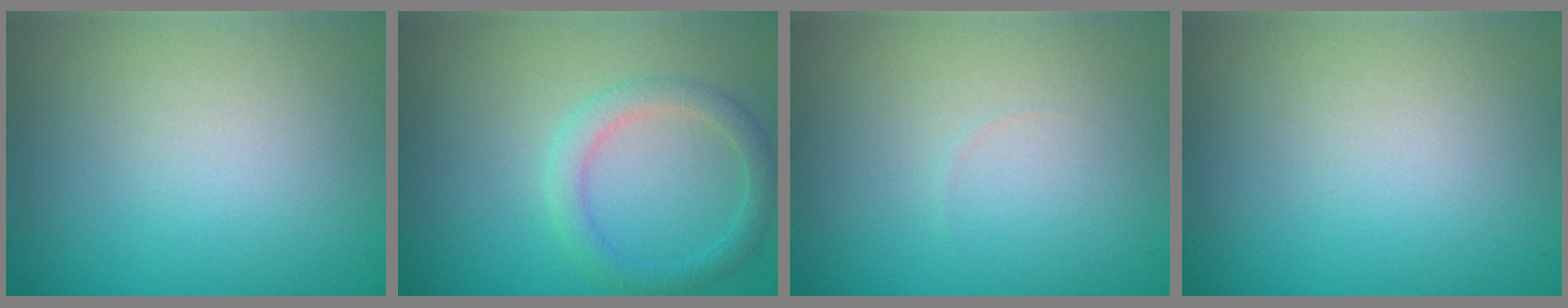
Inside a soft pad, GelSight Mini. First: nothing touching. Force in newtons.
{"total": 2.3, "press": 2.3, "slide": 0.1}
{"total": 0.0}
{"total": 0.0}